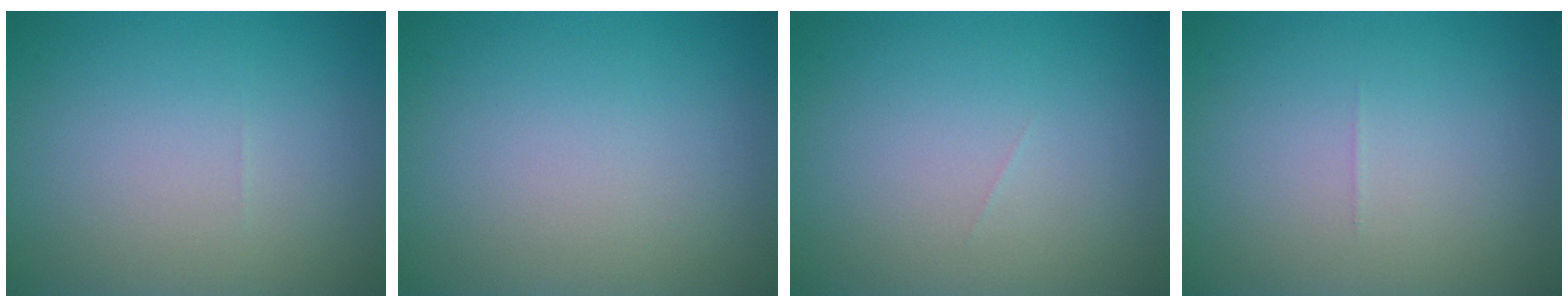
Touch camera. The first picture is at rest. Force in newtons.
{"total": 0.0}
{"total": 0.0}
{"total": 0.0}